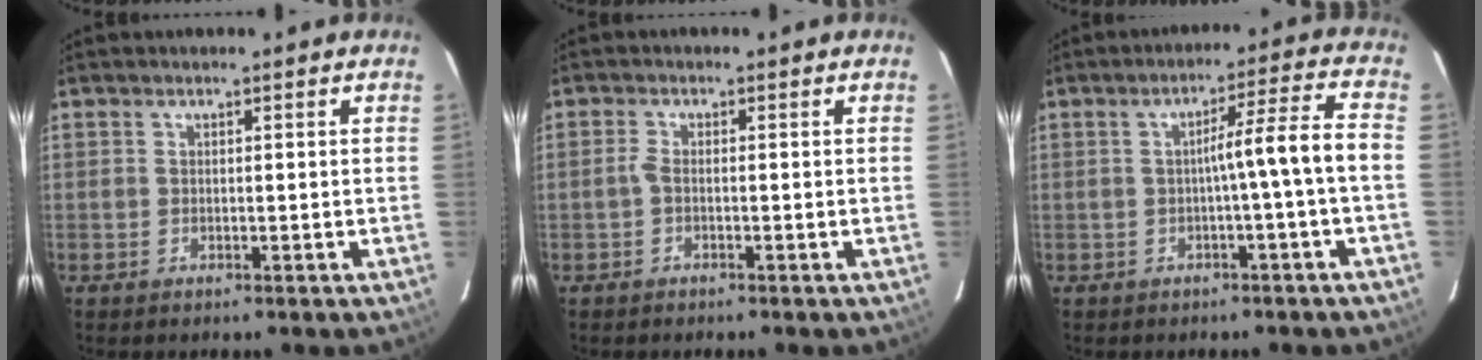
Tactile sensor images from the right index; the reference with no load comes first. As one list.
[{"total": 1.2, "force": [-0.4, 0.3, 1.1], "torque": [-0.023, 0.003, -0.012]}, {"total": 6.8, "force": [-1.2, -1.4, 6.5], "torque": [-0.096, 0.017, -0.014]}]